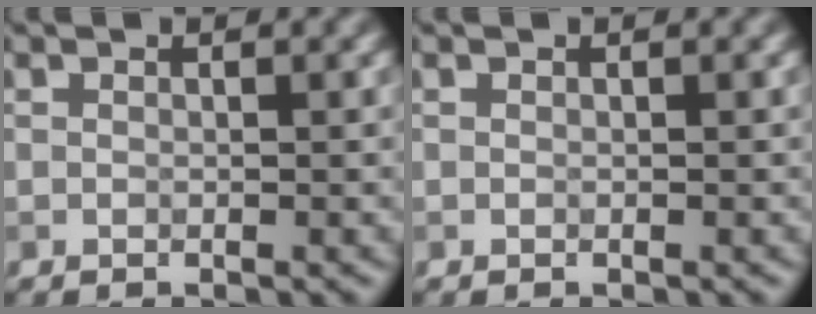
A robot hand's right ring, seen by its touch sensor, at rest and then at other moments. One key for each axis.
{"total": 0.0}